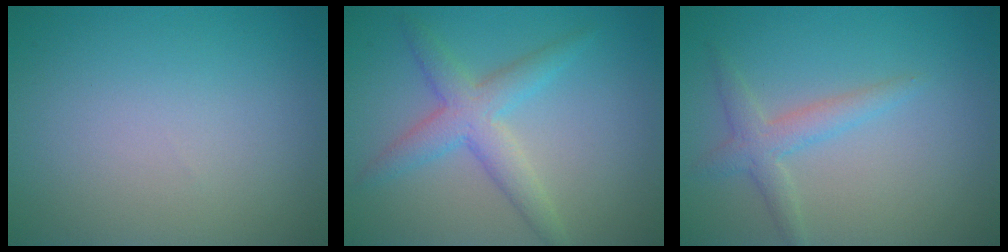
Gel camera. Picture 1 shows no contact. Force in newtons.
{"total": 3.8, "press": 3.8, "slide": 0.1}
{"total": 2.4, "press": 2.4, "slide": 0.1}